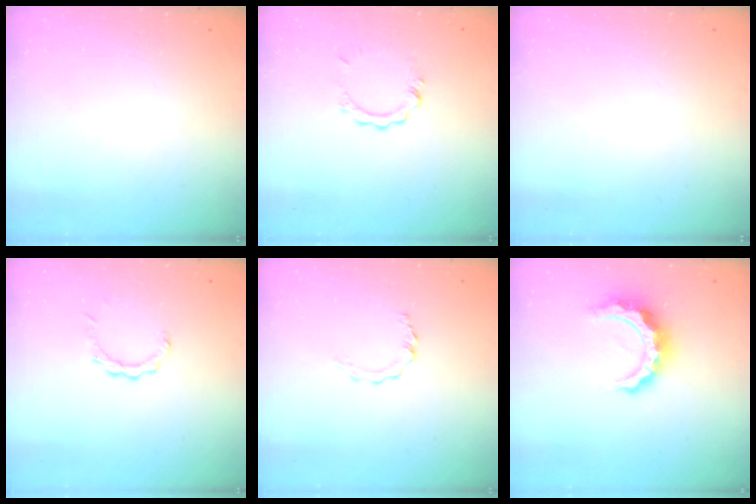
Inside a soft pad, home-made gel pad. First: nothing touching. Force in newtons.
{"total": 2.1, "press": 2.1, "slide": 0.2}
{"total": 0.0}
{"total": 3.8, "press": 3.8, "slide": 0.3}
{"total": 2.9, "press": 2.9, "slide": 0.3}
{"total": 9.0, "press": 9.0, "slide": 0.3}